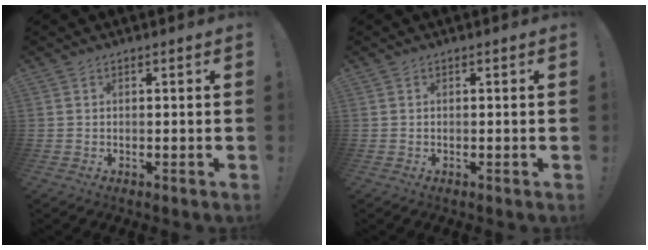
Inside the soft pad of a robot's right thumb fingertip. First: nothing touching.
{"total": 0.0}